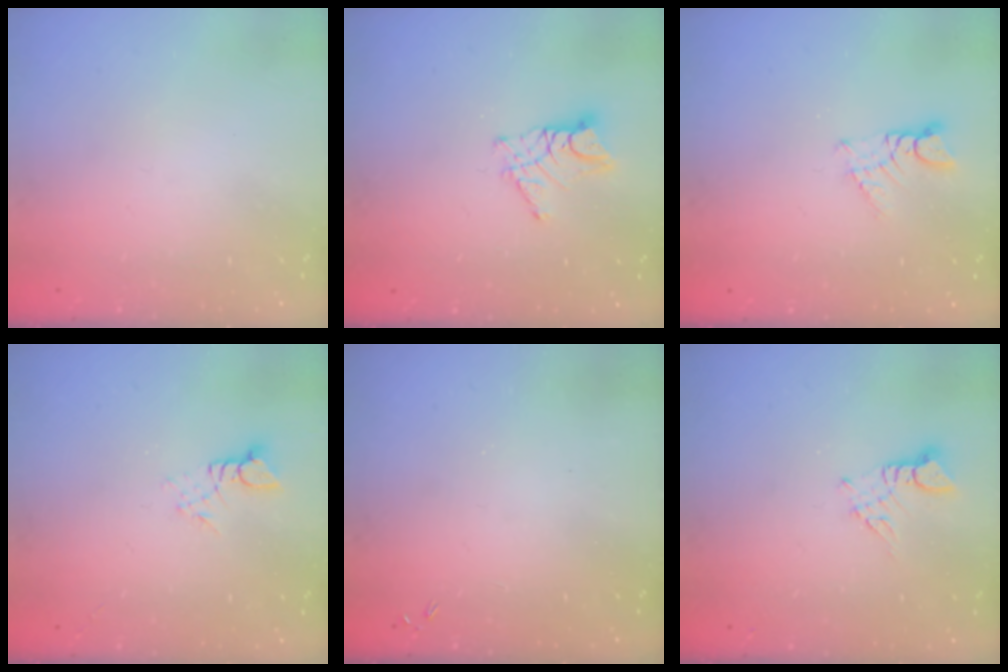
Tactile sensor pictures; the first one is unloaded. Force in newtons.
{"total": 8.9, "press": 8.9, "slide": 0.8}
{"total": 1.1, "press": 1.1, "slide": 0.1}
{"total": 3.0, "press": 3.0, "slide": 0.3}
{"total": 0.0}
{"total": 3.0, "press": 3.0, "slide": 0.3}